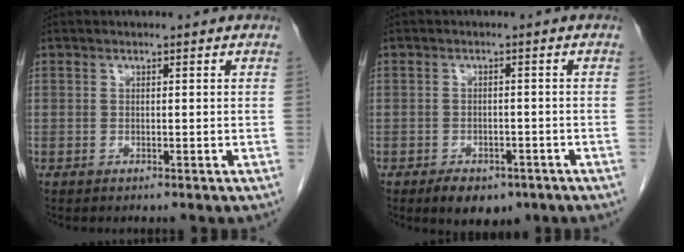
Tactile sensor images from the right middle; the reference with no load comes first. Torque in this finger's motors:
{"motor_torque": [0.77, -0.50, 0.07, 0.03]}